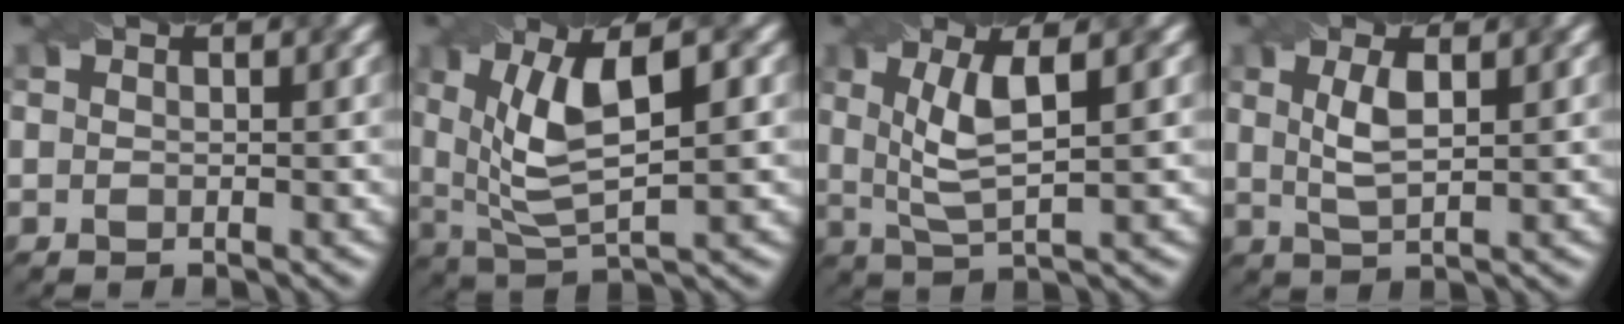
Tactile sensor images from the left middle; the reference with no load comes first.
{"total": 7.8, "force": [1.8, 2.9, 7.1], "torque": [-0.141, 0.001, 0.032]}
{"total": 4.9, "force": [1.1, 1.2, 4.6], "torque": [-0.095, 0.003, 0.028]}
{"total": 3.1, "force": [0.9, 1.0, 2.7], "torque": [-0.060, 0.000, 0.021]}